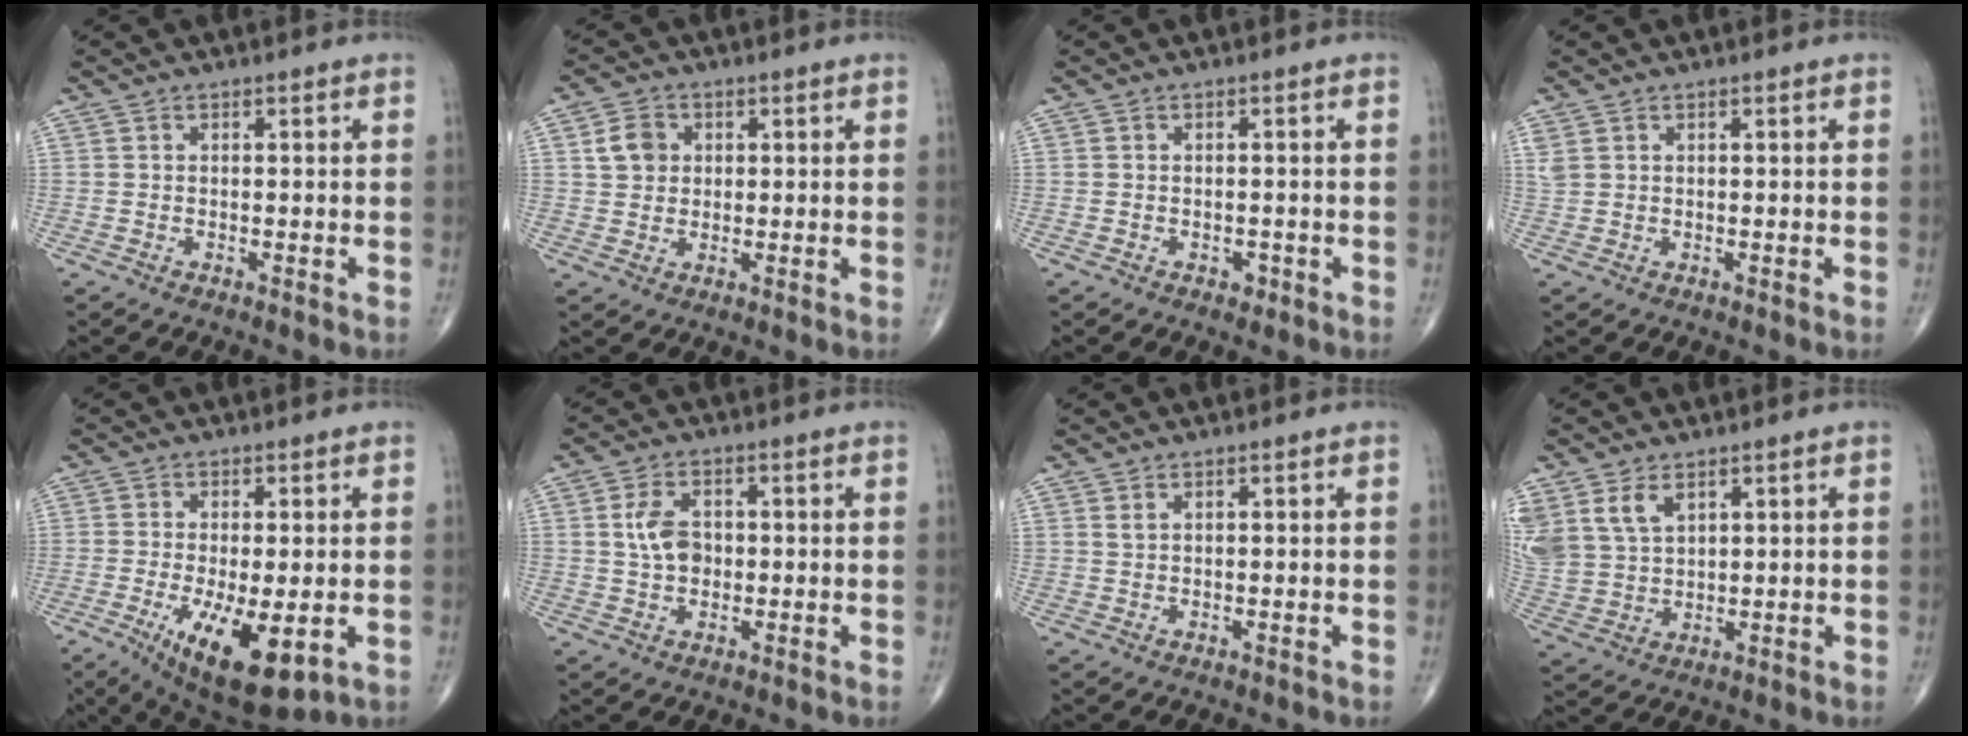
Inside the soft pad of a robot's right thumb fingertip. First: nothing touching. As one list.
[{"total": 4.9, "force": [1.3, 4.1, 2.4], "torque": [-0.028, 0.000, 0.020]}, {"total": 1.1, "force": [-0.6, 0.7, 0.5], "torque": [-0.002, 0.002, -0.009]}, {"total": 1.5, "force": [0.9, 1.0, 0.8], "torque": [-0.017, 0.007, 0.025]}, {"total": 13.0, "force": [-4.2, 4.8, 11.4], "torque": [-0.185, -0.024, -0.052]}, {"total": 5.8, "force": [0.6, 4.0, 4.2], "torque": [-0.071, 0.003, 0.009]}, {"total": 1.1, "force": [0.8, 0.5, 0.6], "torque": [-0.006, 0.000, 0.017]}, {"total": 10.4, "force": [5.2, 6.7, 6.0], "torque": [-0.128, -0.009, 0.121]}]